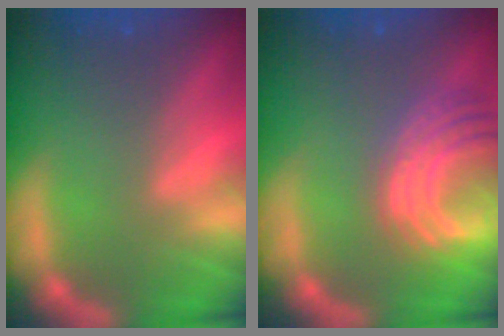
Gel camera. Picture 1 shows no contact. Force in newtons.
{"total": 8.5}